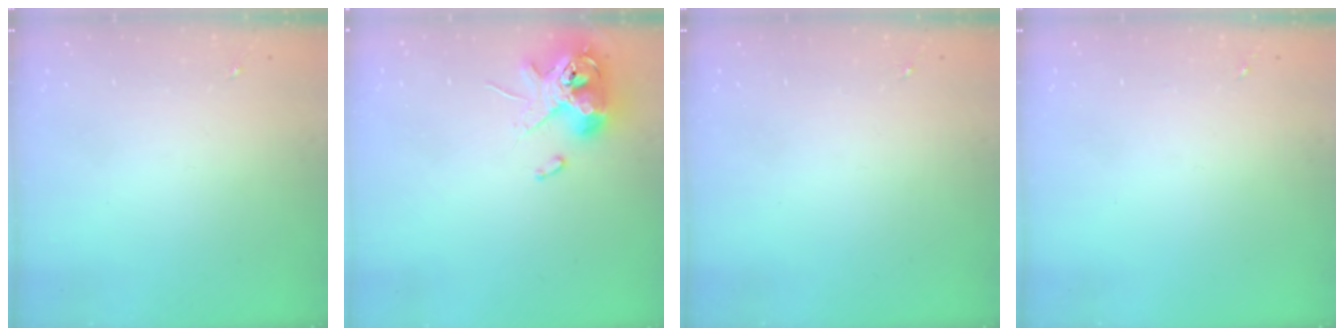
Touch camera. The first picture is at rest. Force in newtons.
{"total": 12.6, "press": 12.5, "slide": 2.0}
{"total": 0.0}
{"total": 0.0}